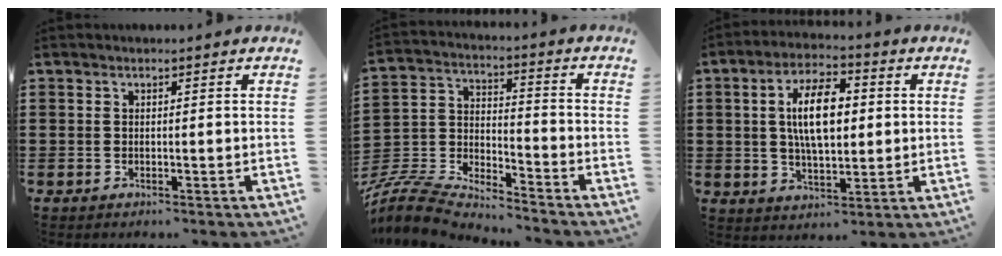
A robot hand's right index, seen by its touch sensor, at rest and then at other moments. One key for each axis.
{"total": 7.1, "fx": -6.9, "fy": 1.0, "fz": 1.3, "tx": -0.049, "ty": -0.007, "tz": -0.146}
{"total": 9.7, "fx": 1.3, "fy": 4.1, "fz": 8.7, "tx": -0.160, "ty": 0.006, "tz": 0.016}